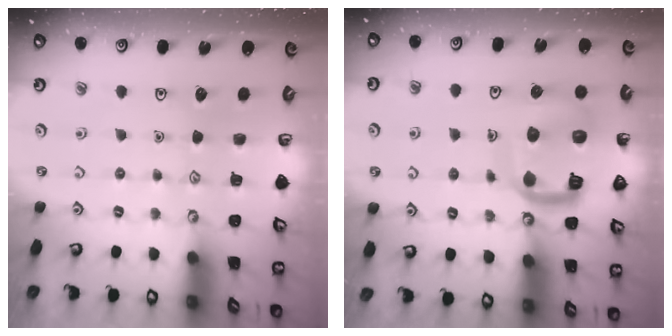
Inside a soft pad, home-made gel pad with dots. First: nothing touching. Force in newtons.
{"total": 13.5, "press": 13.5, "slide": 1.5}